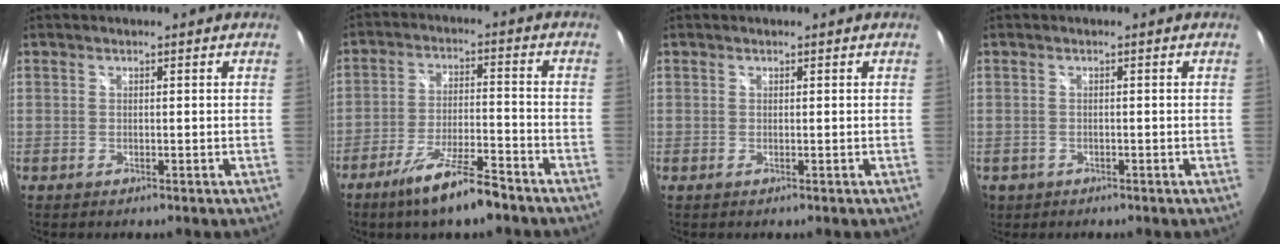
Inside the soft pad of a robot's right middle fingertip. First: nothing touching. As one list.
[{"total": 10.8, "force": [-7.9, 1.5, 7.1], "torque": [-0.148, -0.014, -0.134]}, {"total": 0.0}, {"total": 3.3, "force": [-1.2, 2.8, 1.2], "torque": [-0.031, -0.006, -0.015]}]